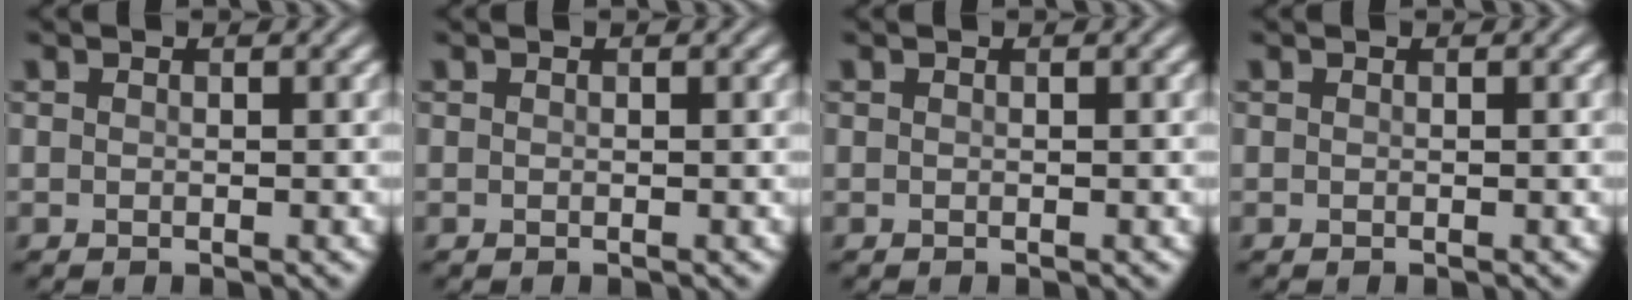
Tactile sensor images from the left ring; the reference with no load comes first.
{"total": 0.0}
{"total": 0.0}
{"total": 0.0}